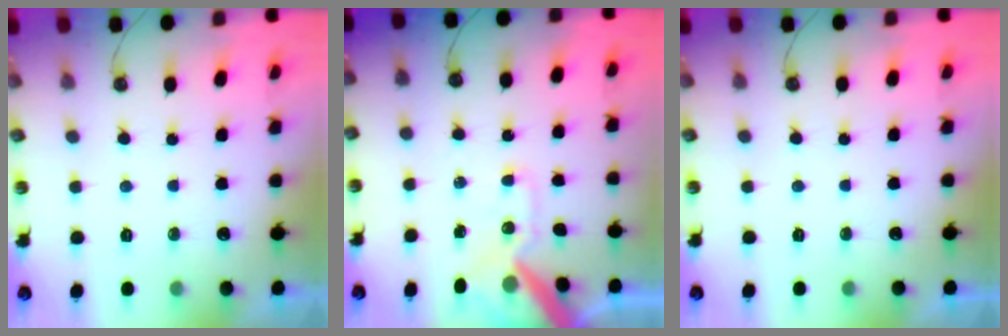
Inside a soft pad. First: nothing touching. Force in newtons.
{"total": 13.6, "press": 13.5, "slide": 1.9}
{"total": 0.0}